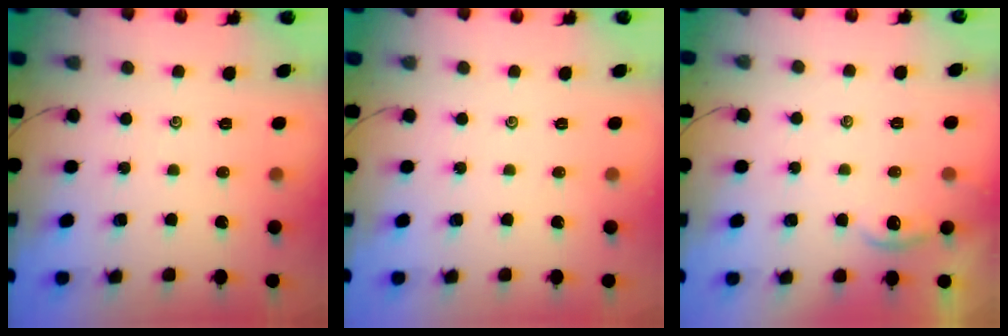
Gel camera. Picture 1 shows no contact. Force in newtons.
{"total": 0.0}
{"total": 1.5, "press": 1.5, "slide": 0.2}